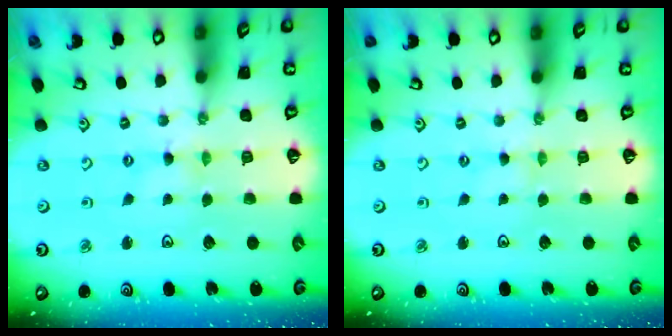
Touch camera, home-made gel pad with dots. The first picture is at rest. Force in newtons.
{"total": 0.0}